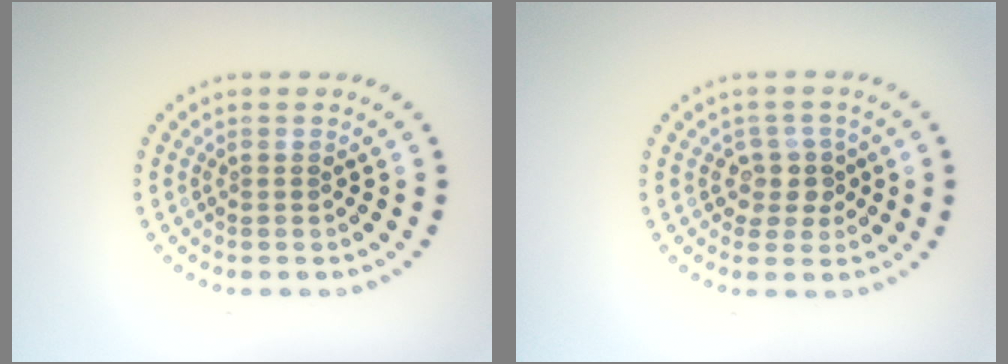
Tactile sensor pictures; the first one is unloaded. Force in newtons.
{"total": 2.3, "press": 2.0, "slide": 1.2}